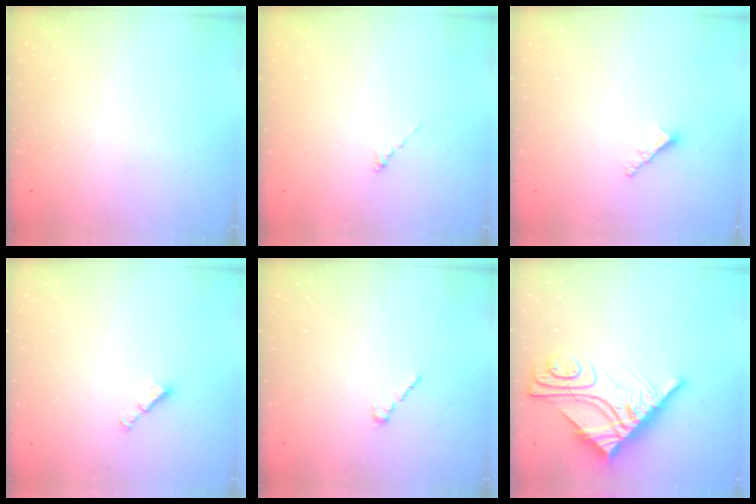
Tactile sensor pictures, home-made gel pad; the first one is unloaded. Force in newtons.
{"total": 0.0}
{"total": 2.3, "press": 2.3, "slide": 0.1}
{"total": 2.8, "press": 2.7, "slide": 0.5}
{"total": 1.7, "press": 1.7, "slide": 0.5}
{"total": 13.6, "press": 13.6, "slide": 1.3}